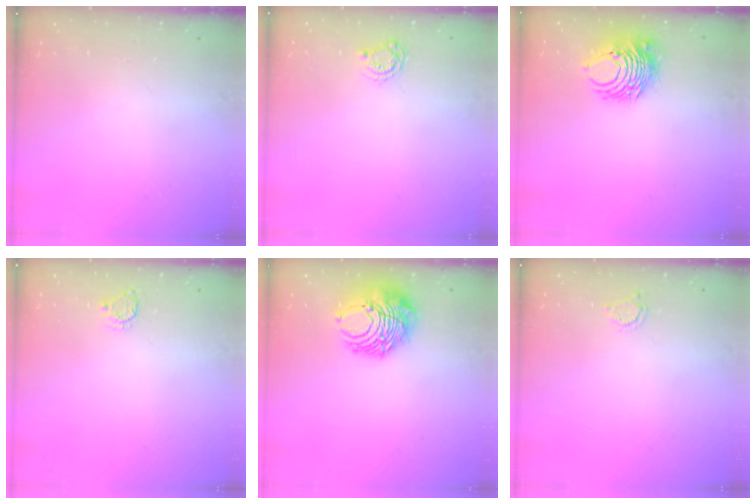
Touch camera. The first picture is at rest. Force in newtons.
{"total": 4.8, "press": 4.8, "slide": 0.6}
{"total": 8.4, "press": 8.4, "slide": 0.4}
{"total": 4.2, "press": 4.2, "slide": 0.4}
{"total": 11.6, "press": 11.6, "slide": 1.0}
{"total": 2.5, "press": 2.5, "slide": 0.4}